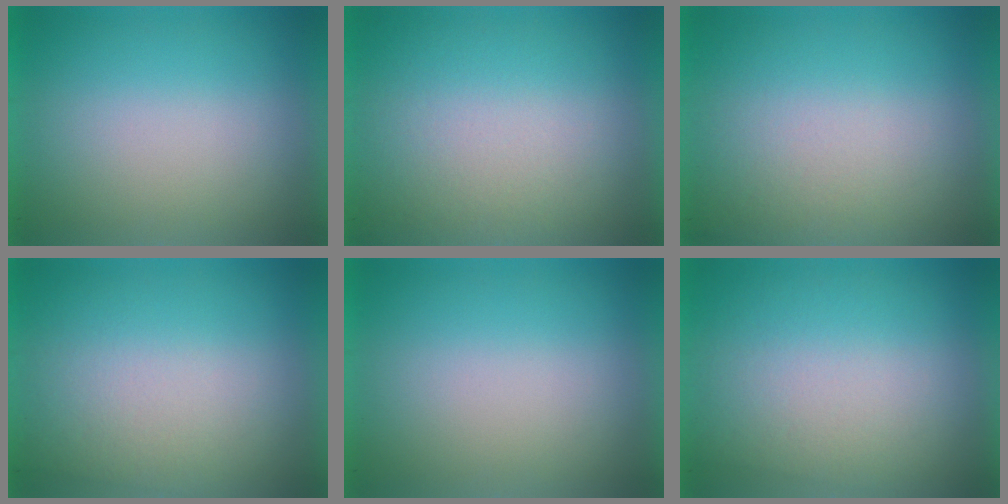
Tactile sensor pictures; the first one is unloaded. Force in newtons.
{"total": 2.7}
{"total": 2.5}
{"total": 2.1}
{"total": 0.0}
{"total": 2.6}